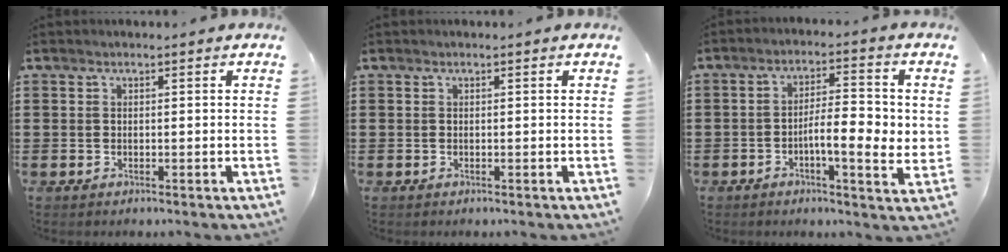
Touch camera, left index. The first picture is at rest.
{"total": 0.0}
{"total": 6.7, "force": [-1.0, 2.0, 6.4], "torque": [-0.099, -0.004, -0.026]}